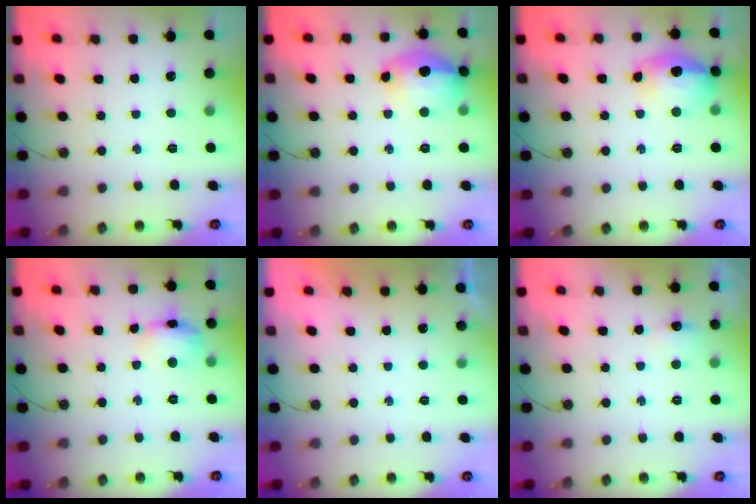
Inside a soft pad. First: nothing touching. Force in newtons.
{"total": 16.6, "press": 16.6, "slide": 1.2}
{"total": 16.2, "press": 16.1, "slide": 1.4}
{"total": 11.1, "press": 11.1, "slide": 0.8}
{"total": 0.0}
{"total": 5.9, "press": 5.8, "slide": 0.9}